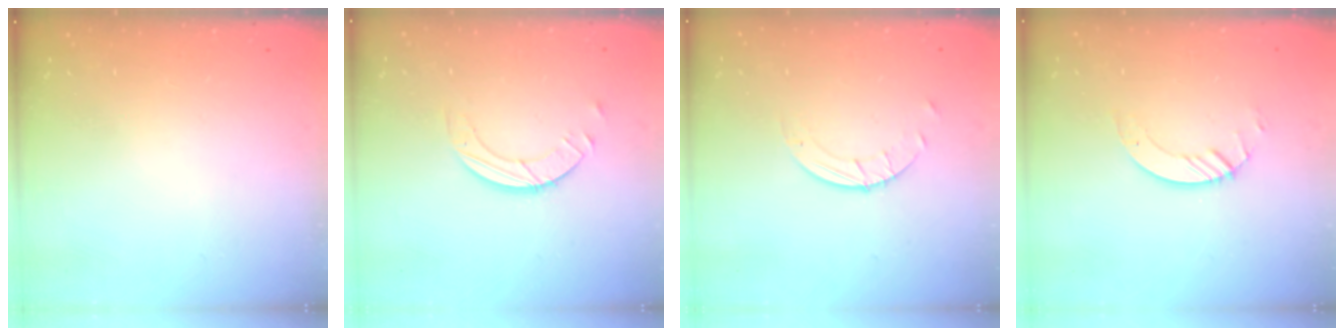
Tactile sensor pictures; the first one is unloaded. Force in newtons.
{"total": 3.9, "press": 3.9, "slide": 0.4}
{"total": 2.7, "press": 2.7, "slide": 0.3}
{"total": 3.2, "press": 3.2, "slide": 0.3}